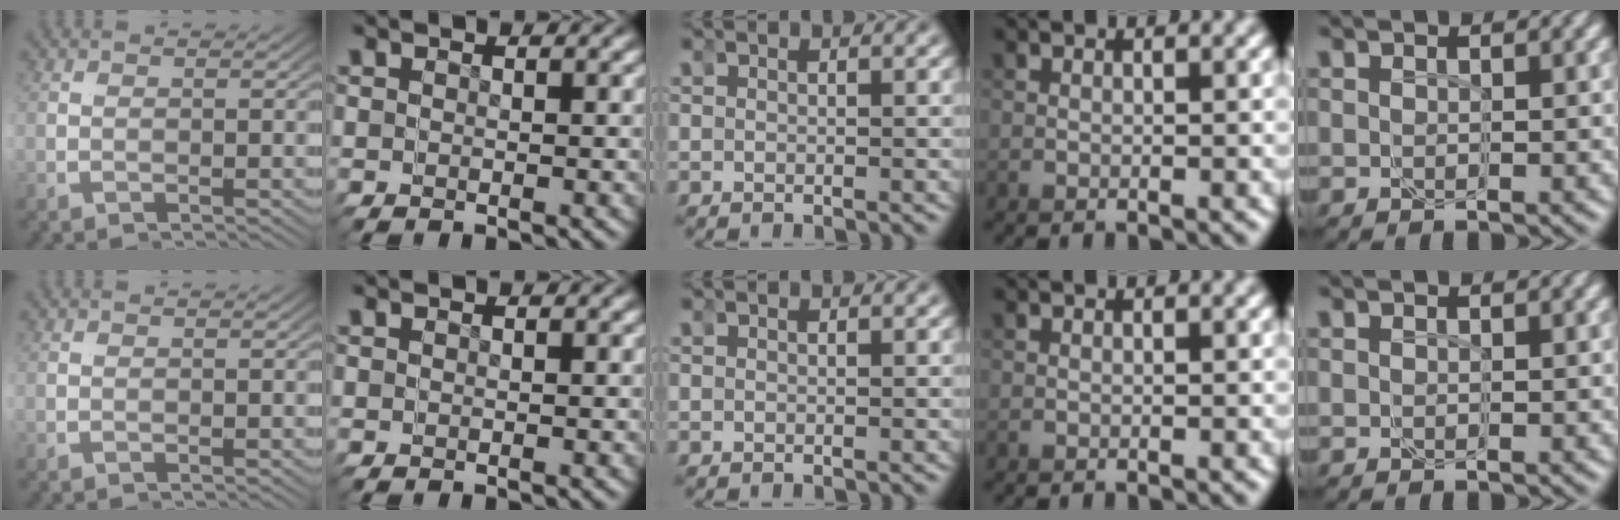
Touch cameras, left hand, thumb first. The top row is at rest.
{}